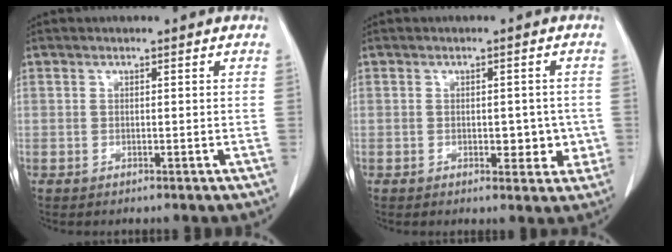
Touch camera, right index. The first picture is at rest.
{"total": 4.2, "force": [-0.7, 2.4, 3.4], "torque": [-0.027, 0.002, -0.005]}